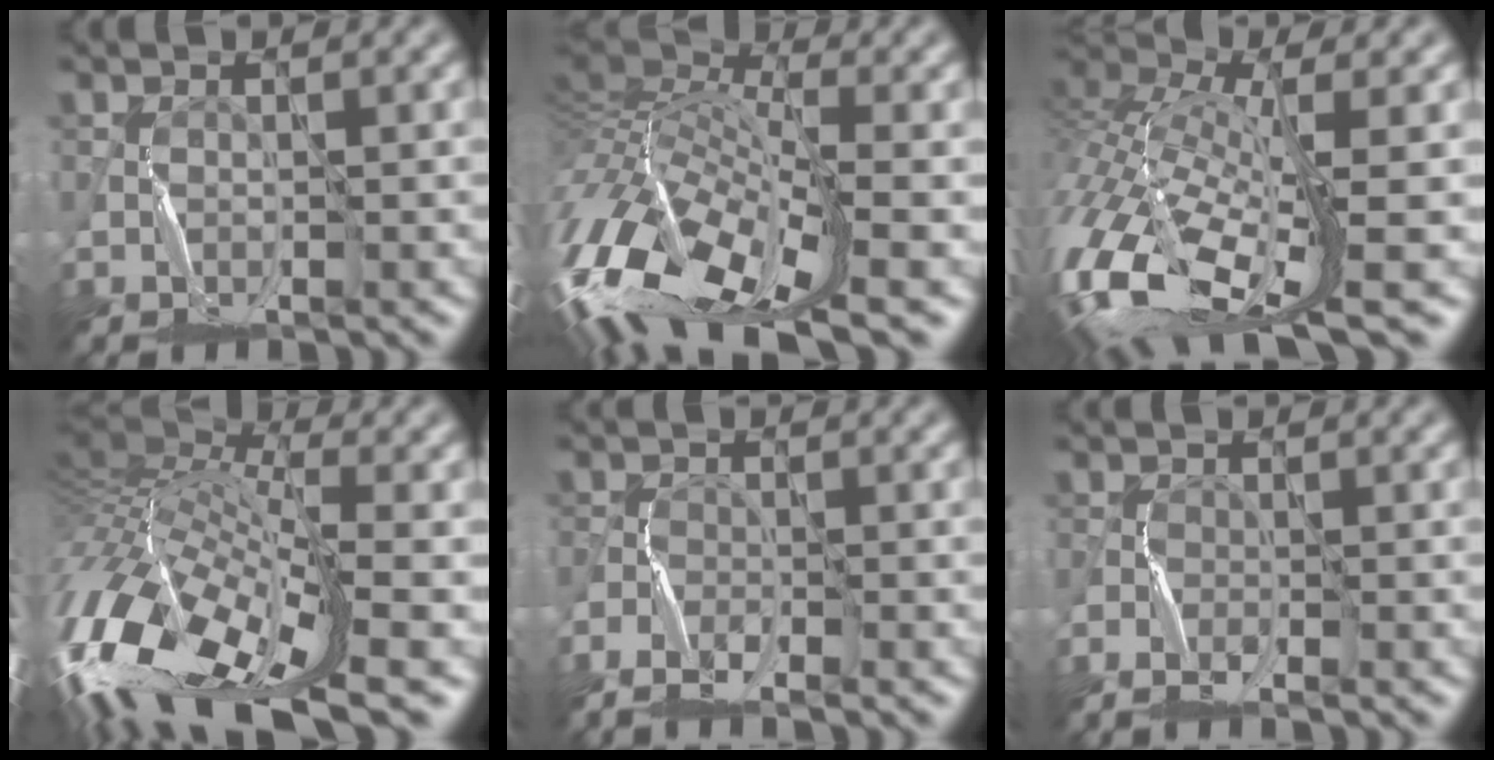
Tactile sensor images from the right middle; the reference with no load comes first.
{"total": 14.2, "force": [-6.1, 6.8, 10.9], "torque": [-0.257, 0.006, -0.115]}
{"total": 13.6, "force": [-4.6, 6.4, 11.0], "torque": [-0.270, -0.003, -0.085]}
{"total": 15.4, "force": [-6.7, 6.6, 12.2], "torque": [-0.278, 0.014, -0.122]}
{"total": 3.5, "force": [-2.9, 0.9, 1.7], "torque": [-0.035, -0.015, -0.065]}
{"total": 1.9, "force": [-1.7, 0.3, 0.7], "torque": [-0.018, -0.009, -0.041]}